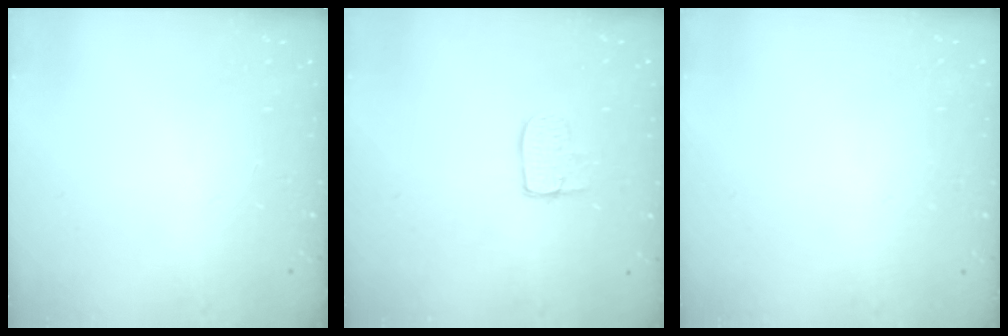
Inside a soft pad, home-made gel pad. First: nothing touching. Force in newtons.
{"total": 6.7, "press": 6.7, "slide": 0.4}
{"total": 0.0}